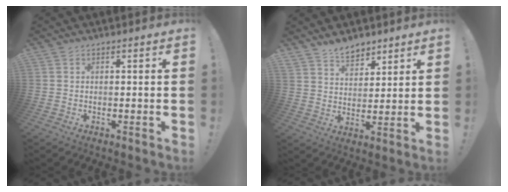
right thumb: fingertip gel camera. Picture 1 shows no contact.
{"total": 7.6, "force": [6.2, 3.8, 2.0], "torque": [-0.038, -0.038, 0.120]}